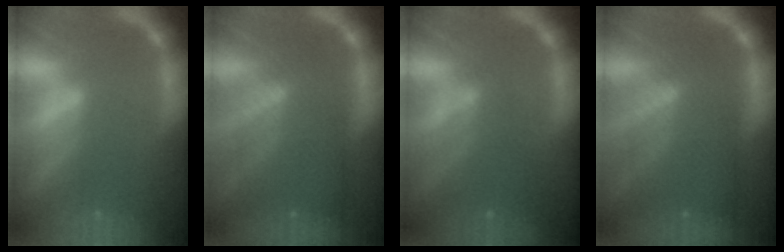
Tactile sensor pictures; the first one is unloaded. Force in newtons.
{"total": 8.1}
{"total": 4.1}
{"total": 8.1}